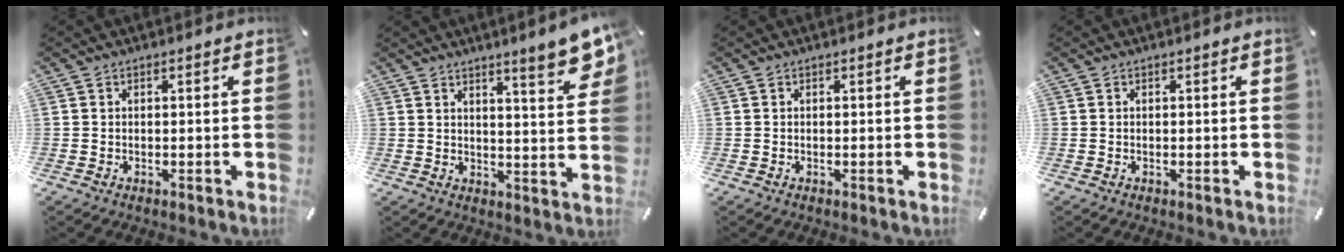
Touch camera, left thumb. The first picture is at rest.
{"total": 8.2, "force": [6.1, 0.6, 5.4], "torque": [-0.076, -0.046, 0.099]}
{"total": 0.0}
{"total": 0.0}